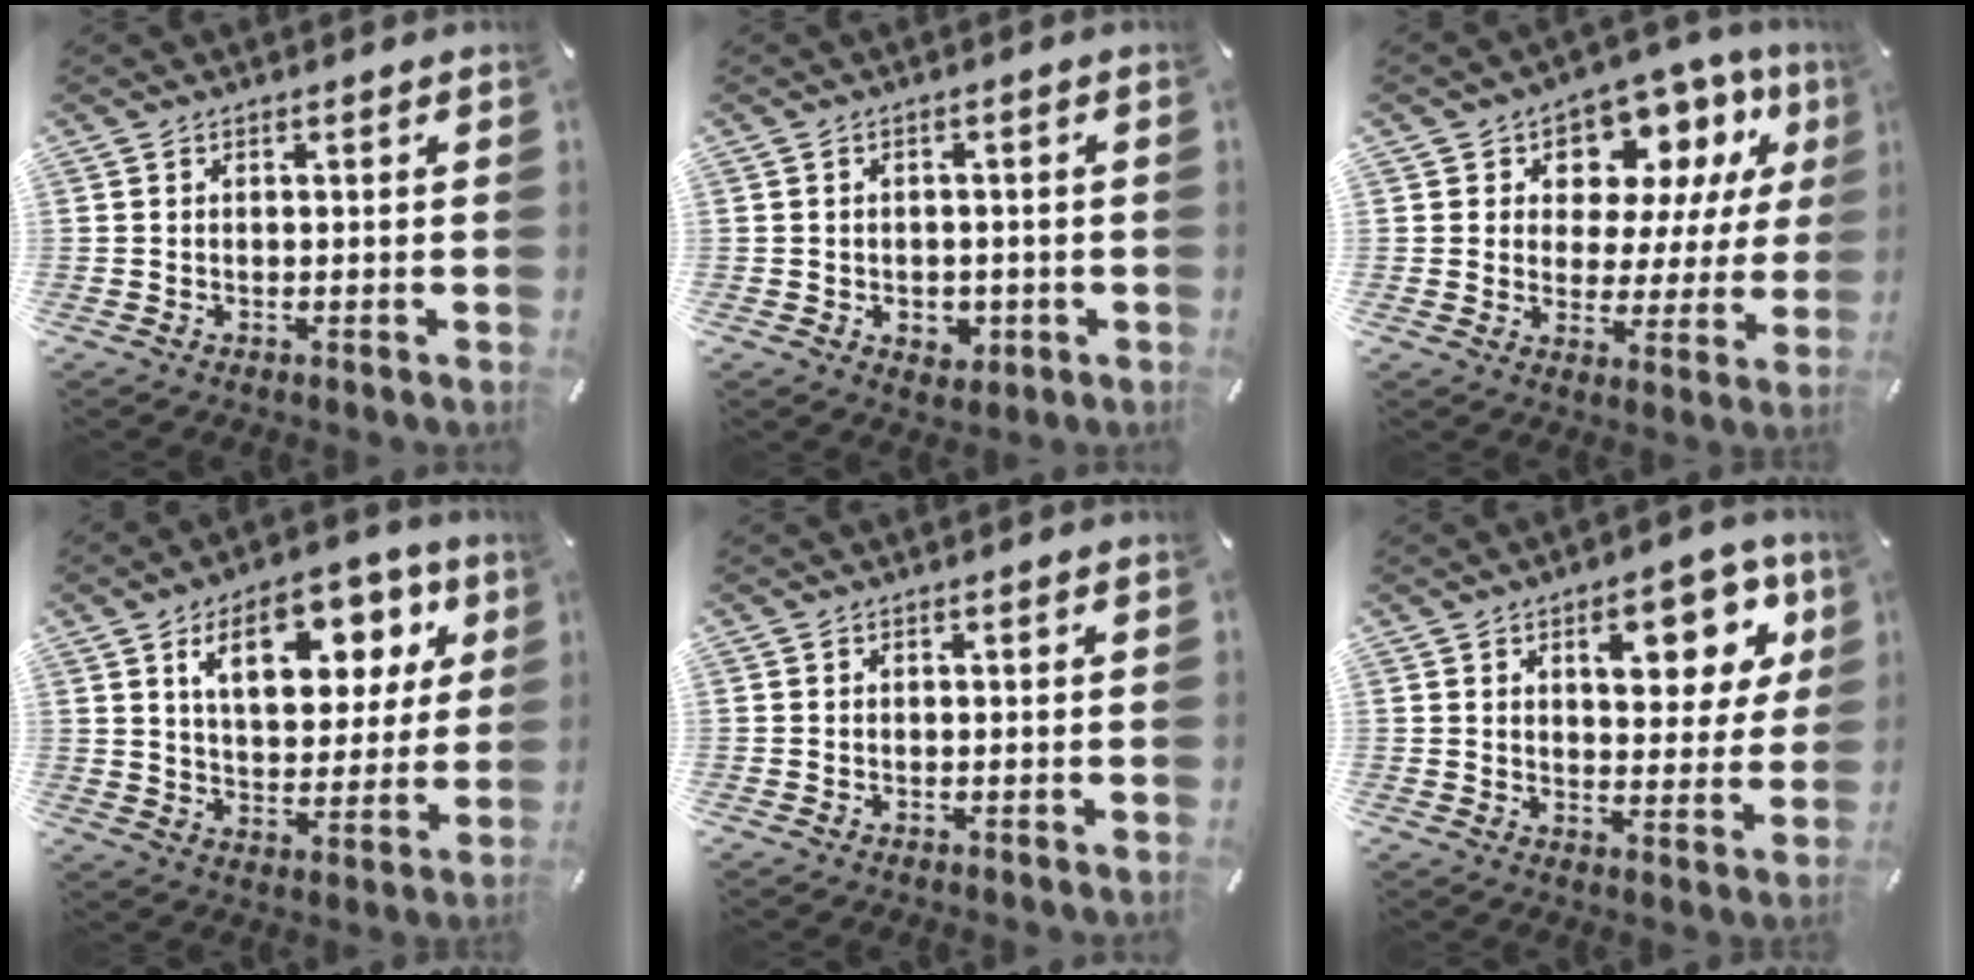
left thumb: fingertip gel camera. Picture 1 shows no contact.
{"total": 3.5, "force": [-0.7, 3.0, 1.6], "torque": [-0.012, -0.002, -0.014]}
{"total": 11.3, "force": [6.2, 8.1, 4.8], "torque": [-0.077, -0.044, 0.114]}
{"total": 16.4, "force": [7.7, 9.3, 11.1], "torque": [-0.171, -0.015, 0.128]}
{"total": 0.0}
{"total": 14.2, "force": [6.2, 7.4, 10.5], "torque": [-0.126, -0.020, 0.097]}